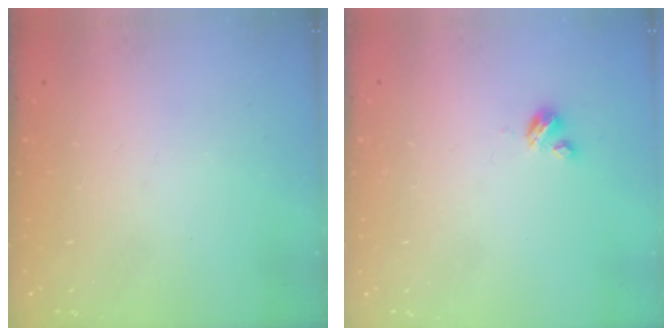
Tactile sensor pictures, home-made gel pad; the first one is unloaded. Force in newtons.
{"total": 2.7, "press": 2.7, "slide": 0.3}